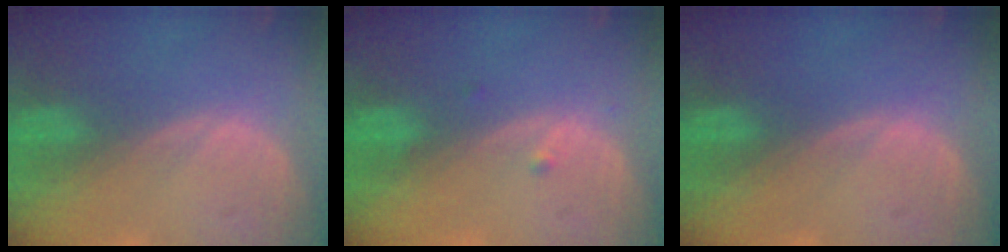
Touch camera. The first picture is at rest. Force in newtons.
{"total": 1.0, "press": 0.8, "slide": 0.6}
{"total": 0.0}